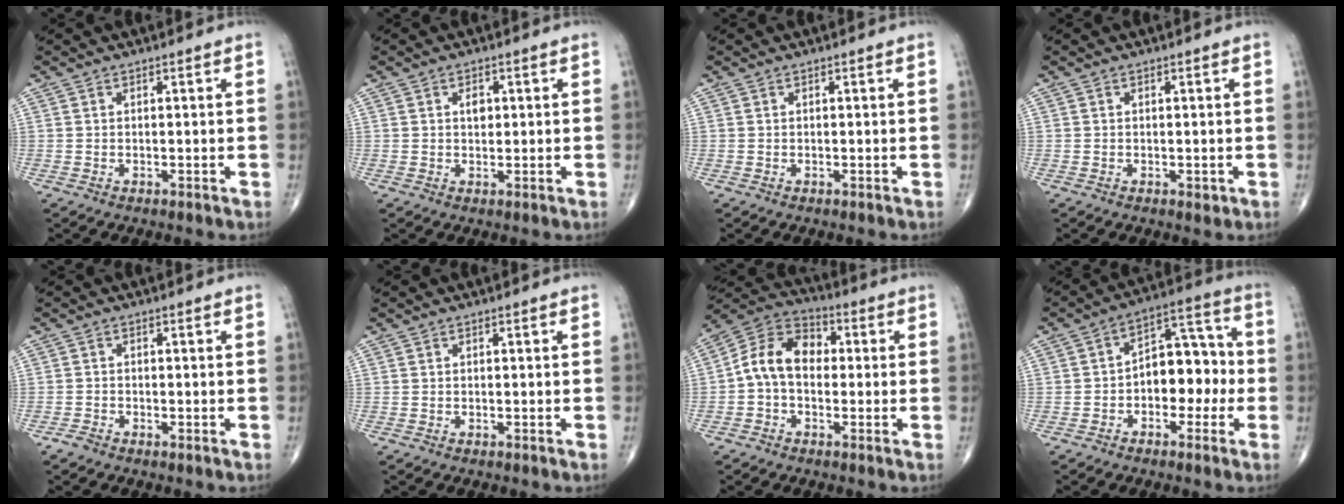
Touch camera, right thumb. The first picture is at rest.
{"total": 2.3, "force": [0.6, 1.5, 1.6], "torque": [-0.019, 0.000, 0.009]}
{"total": 0.0}
{"total": 1.0, "force": [-0.2, 0.6, 0.8], "torque": [-0.003, -0.001, -0.002]}
{"total": 1.2, "force": [-1.0, 0.4, 0.5], "torque": [-0.011, 0.000, -0.023]}
{"total": 0.0}
{"total": 10.6, "force": [-0.2, 7.4, 7.5], "torque": [-0.118, 0.036, -0.018]}
{"total": 11.4, "force": [-1.8, 7.2, 8.6], "torque": [-0.086, 0.046, -0.039]}